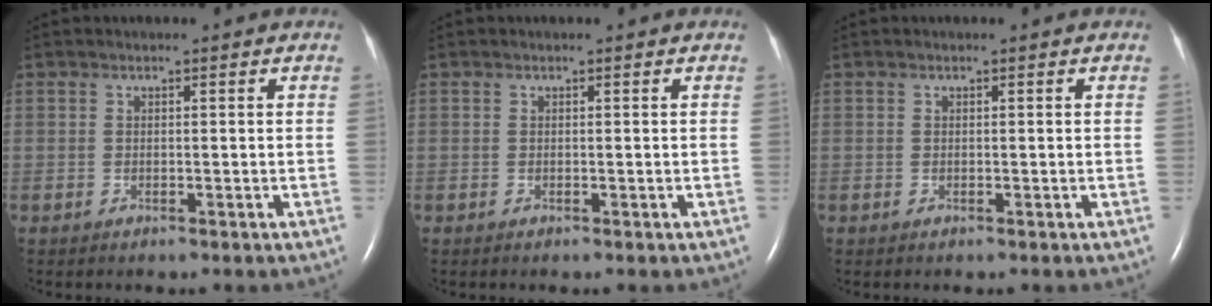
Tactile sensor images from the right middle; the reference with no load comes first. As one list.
[{"total": 0.0}, {"total": 0.0}]